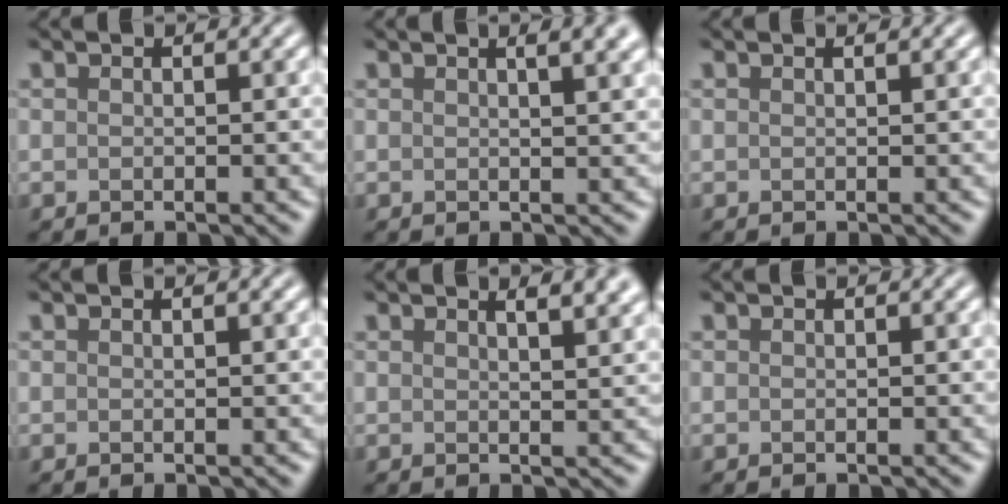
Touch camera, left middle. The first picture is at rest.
{"total": 5.7, "force": [3.0, 2.6, 4.1], "torque": [-0.017, 0.038, 0.006]}
{"total": 1.0, "force": [0.6, 0.4, 0.7], "torque": [-0.007, -0.003, -0.001]}
{"total": 0.7, "force": [0.5, 0.3, 0.5], "torque": [-0.004, -0.001, 0.000]}
{"total": 5.5, "force": [3.4, 2.3, 3.7], "torque": [-0.012, 0.033, 0.013]}
{"total": 0.0}